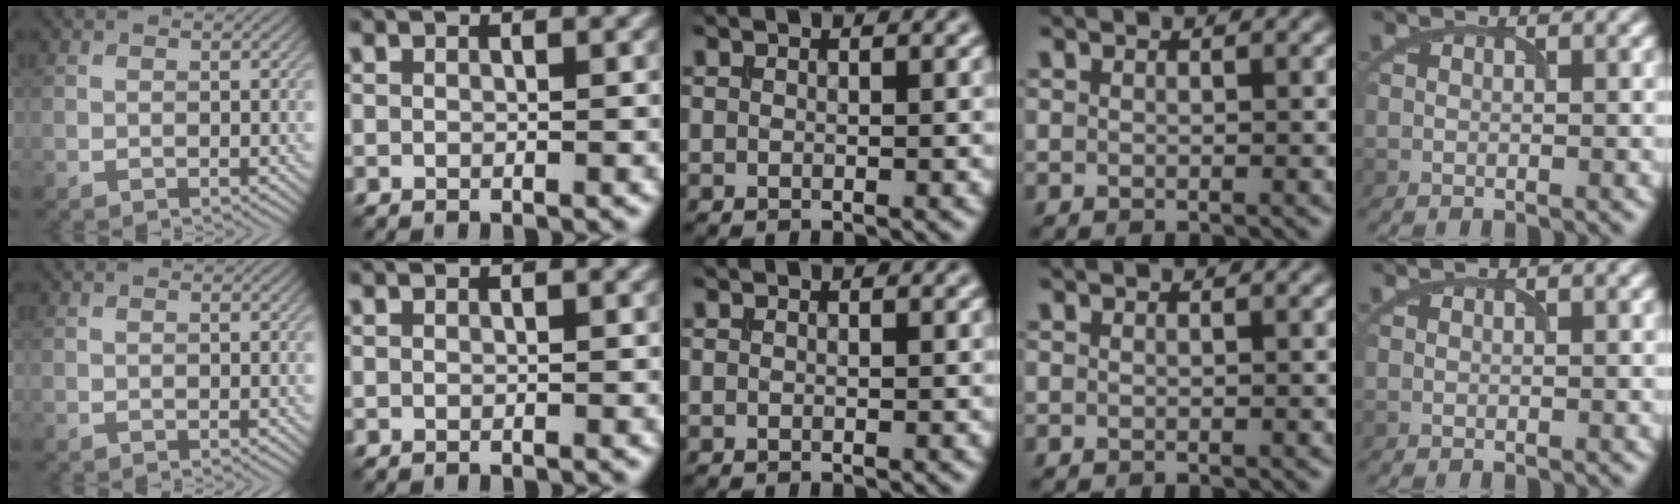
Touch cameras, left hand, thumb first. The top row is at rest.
{}